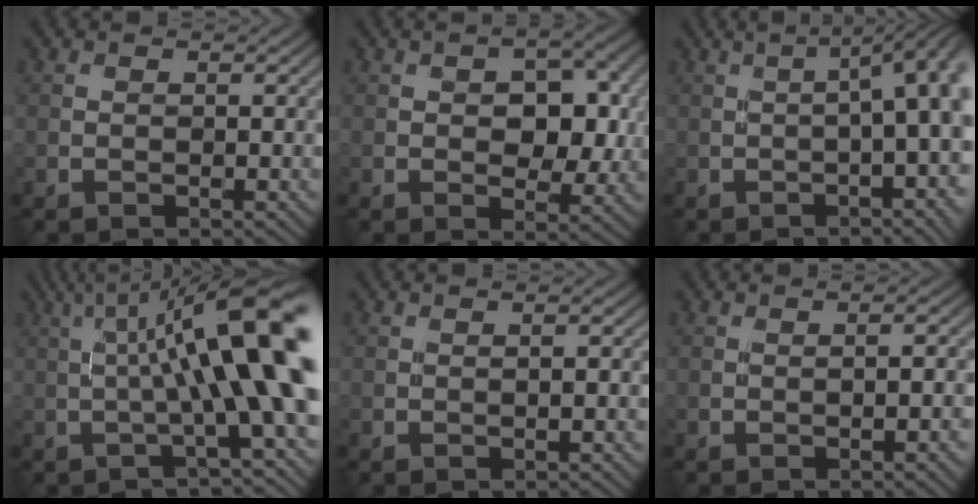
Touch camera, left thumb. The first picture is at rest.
{"total": 5.8, "force": [0.3, 3.5, 4.6], "torque": [-0.062, -0.002, 0.004]}
{"total": 13.4, "force": [-0.2, 3.5, 13.0], "torque": [-0.139, 0.022, -0.009]}
{"total": 14.2, "force": [1.4, 2.5, 13.9], "torque": [-0.190, 0.019, 0.026]}
{"total": 0.7, "force": [-0.1, -0.6, 0.4], "torque": [-0.012, 0.003, -0.003]}
{"total": 3.2, "force": [-0.8, 0.3, 3.1], "torque": [-0.043, 0.004, -0.013]}